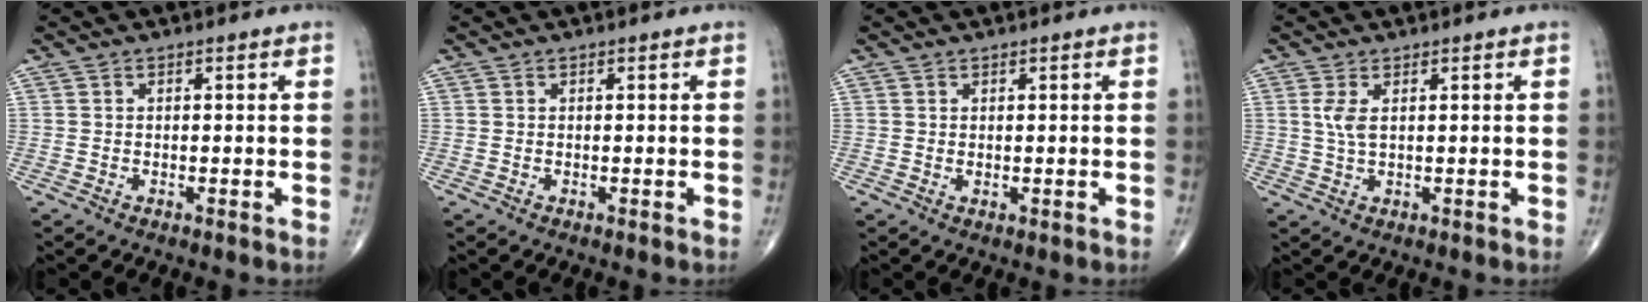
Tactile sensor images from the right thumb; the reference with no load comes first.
{"total": 0.0}
{"total": 0.5, "force": [0.1, 0.2, 0.4], "torque": [-0.009, -0.002, 0.004]}
{"total": 3.0, "force": [0.9, 1.1, 2.7], "torque": [-0.065, -0.001, 0.023]}